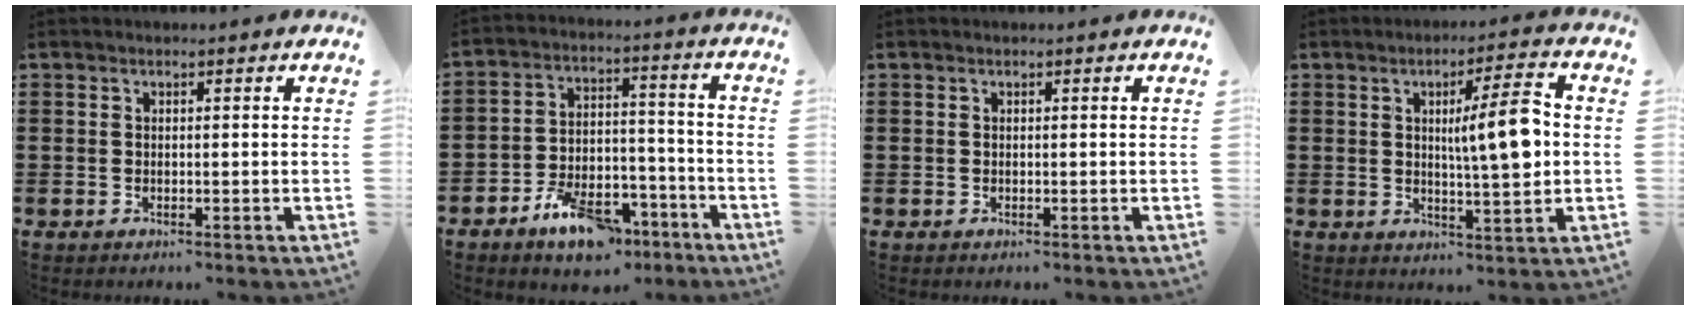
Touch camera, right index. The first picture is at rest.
{"total": 8.8, "force": [-6.5, 4.1, 4.4], "torque": [-0.073, 0.027, -0.115]}
{"total": 0.0}
{"total": 8.9, "force": [1.0, 1.4, 8.7], "torque": [-0.135, -0.008, 0.007]}